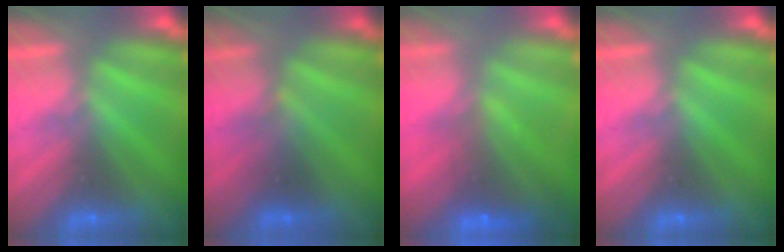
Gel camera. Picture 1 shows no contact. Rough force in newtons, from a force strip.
{"total": 3.6}
{"total": 6.9}
{"total": 0.0}